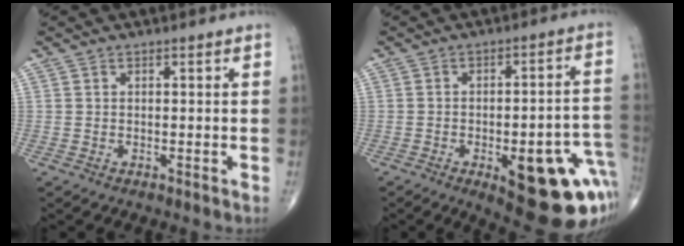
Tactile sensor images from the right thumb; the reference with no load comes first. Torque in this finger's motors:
{"motor_torque": [2.08, 1.76, 0.76, -0.88, 0.26]}